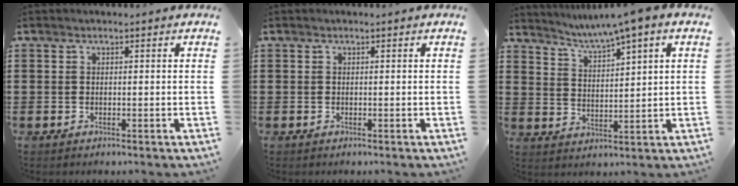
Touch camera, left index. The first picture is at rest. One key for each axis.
{"total": 0.0}
{"total": 3.9, "fx": 3.1, "fy": -1.0, "fz": 2.2, "tx": -0.054, "ty": -0.024, "tz": 0.046}